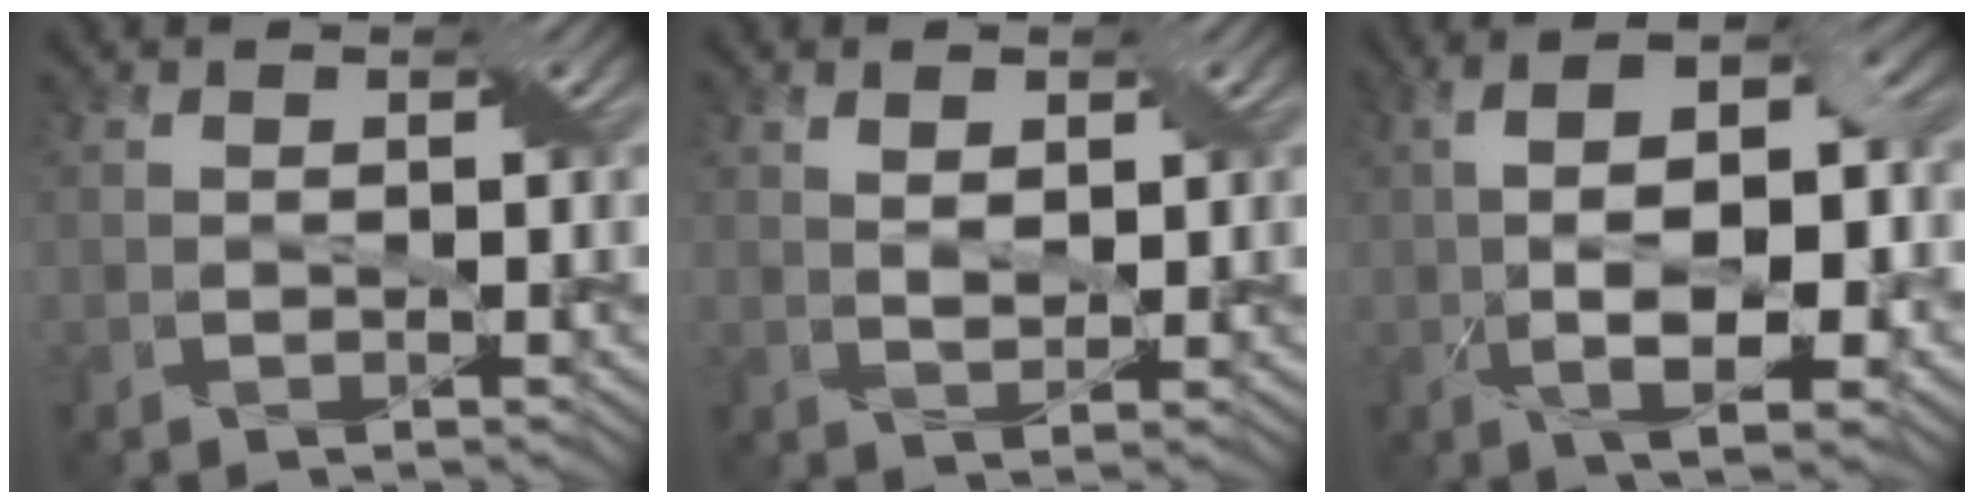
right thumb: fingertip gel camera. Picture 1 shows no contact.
{"total": 2.4, "force": [1.1, 1.1, 1.8], "torque": [-0.035, -0.003, 0.025]}
{"total": 11.5, "force": [-0.9, 4.8, 10.5], "torque": [-0.178, 0.009, -0.015]}